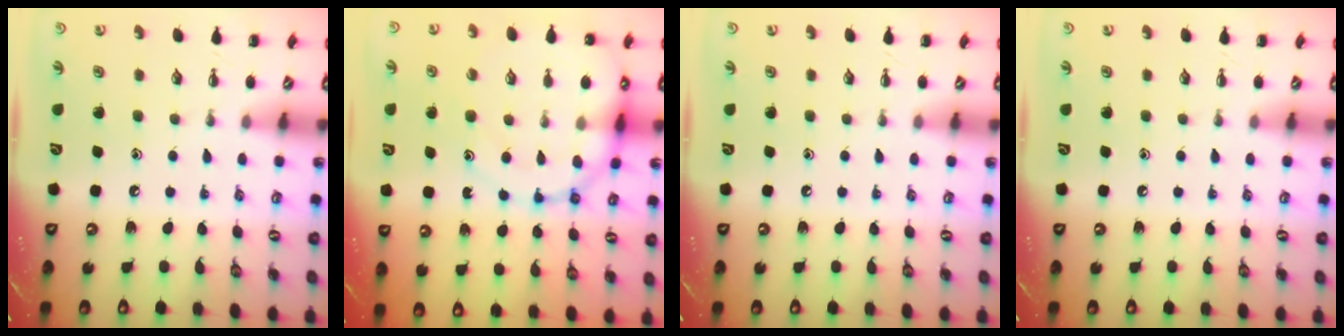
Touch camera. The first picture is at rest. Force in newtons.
{"total": 15.1, "press": 14.8, "slide": 3.0}
{"total": 0.0}
{"total": 0.0}